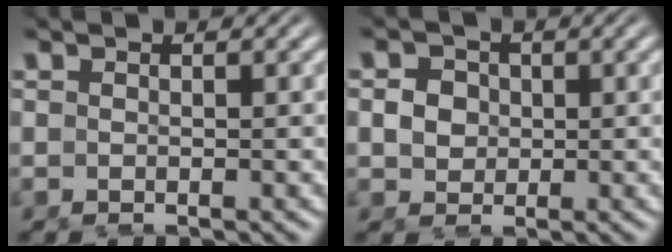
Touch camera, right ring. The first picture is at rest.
{"total": 2.0, "force": [0.4, 1.8, 0.8], "torque": [-0.018, -0.011, 0.016]}